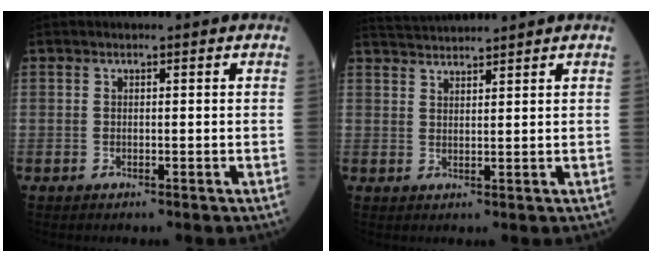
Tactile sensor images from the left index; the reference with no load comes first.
{"total": 4.4, "force": [4.3, -0.9, 0.6], "torque": [-0.012, 0.025, 0.081]}